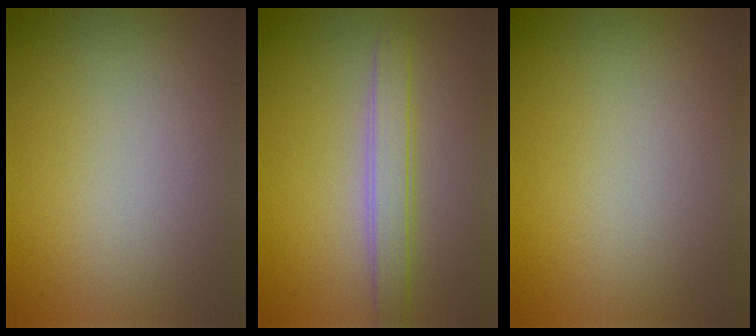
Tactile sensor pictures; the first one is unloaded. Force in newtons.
{"total": 2.7, "press": 2.7, "slide": 0.0}
{"total": 0.0}